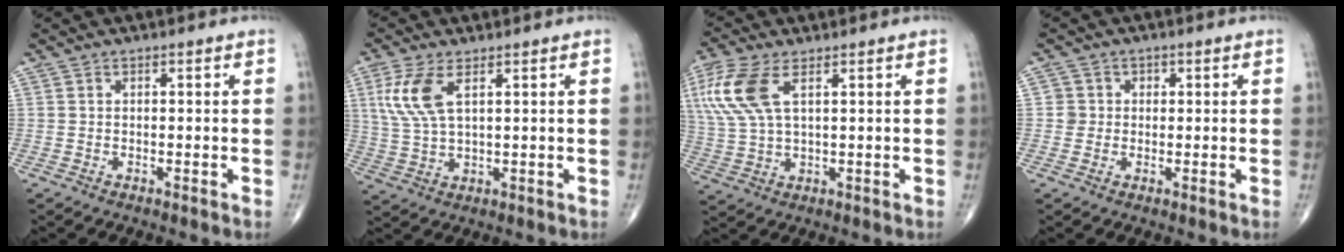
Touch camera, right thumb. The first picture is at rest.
{"total": 8.0, "force": [3.0, 3.2, 6.7], "torque": [-0.162, -0.003, 0.067]}
{"total": 11.3, "force": [4.4, 4.8, 9.2], "torque": [-0.237, 0.003, 0.093]}
{"total": 2.5, "force": [0.1, 2.5, 0.0], "torque": [0.024, 0.007, -0.002]}